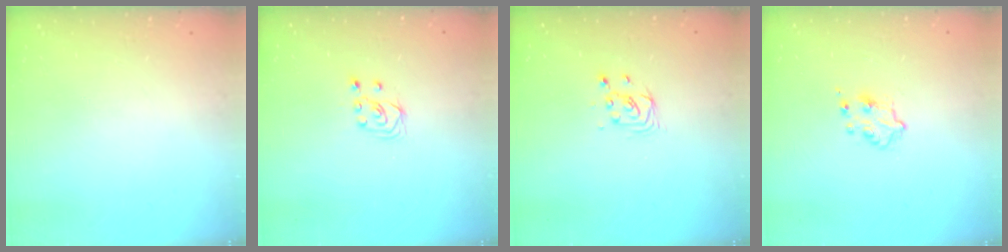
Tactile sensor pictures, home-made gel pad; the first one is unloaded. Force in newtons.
{"total": 2.6, "press": 2.5, "slide": 1.0}
{"total": 3.4, "press": 3.4, "slide": 0.3}
{"total": 5.3, "press": 5.2, "slide": 0.6}